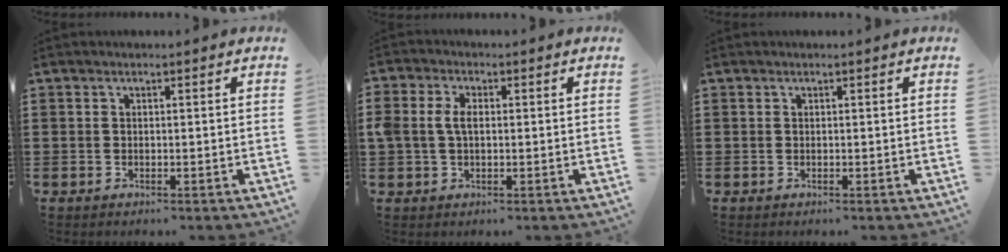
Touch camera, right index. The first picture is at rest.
{"total": 3.6, "force": [0.3, 2.2, 2.8], "torque": [-0.074, 0.006, -0.001]}
{"total": 0.0}